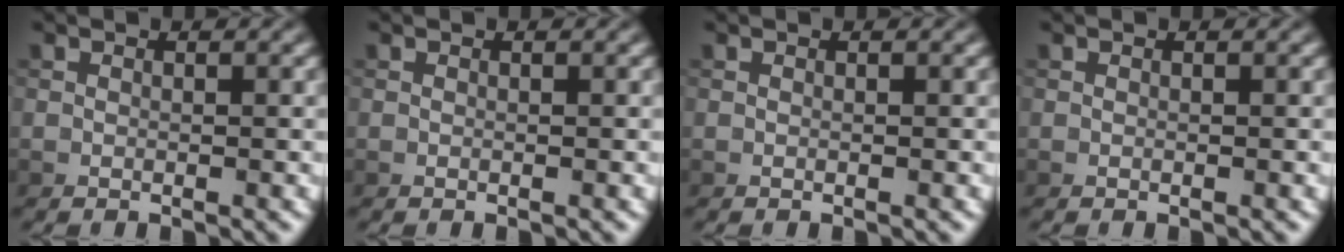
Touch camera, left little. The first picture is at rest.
{"total": 0.0}
{"total": 0.0}
{"total": 0.0}